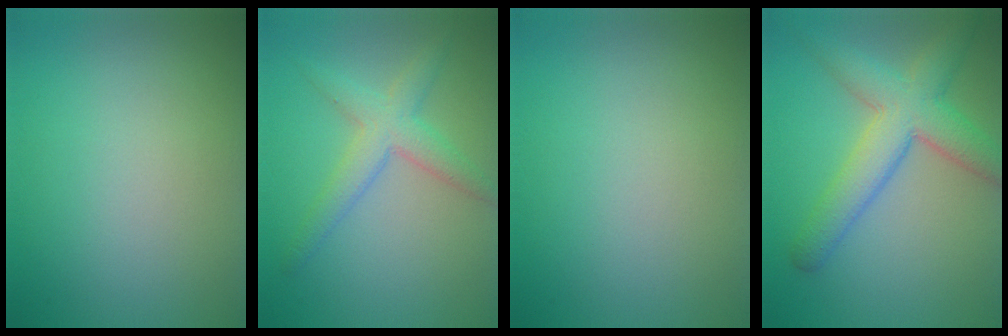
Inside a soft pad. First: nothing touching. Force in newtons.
{"total": 3.4, "press": 3.4, "slide": 0.1}
{"total": 0.0}
{"total": 6.0, "press": 6.0, "slide": 0.2}